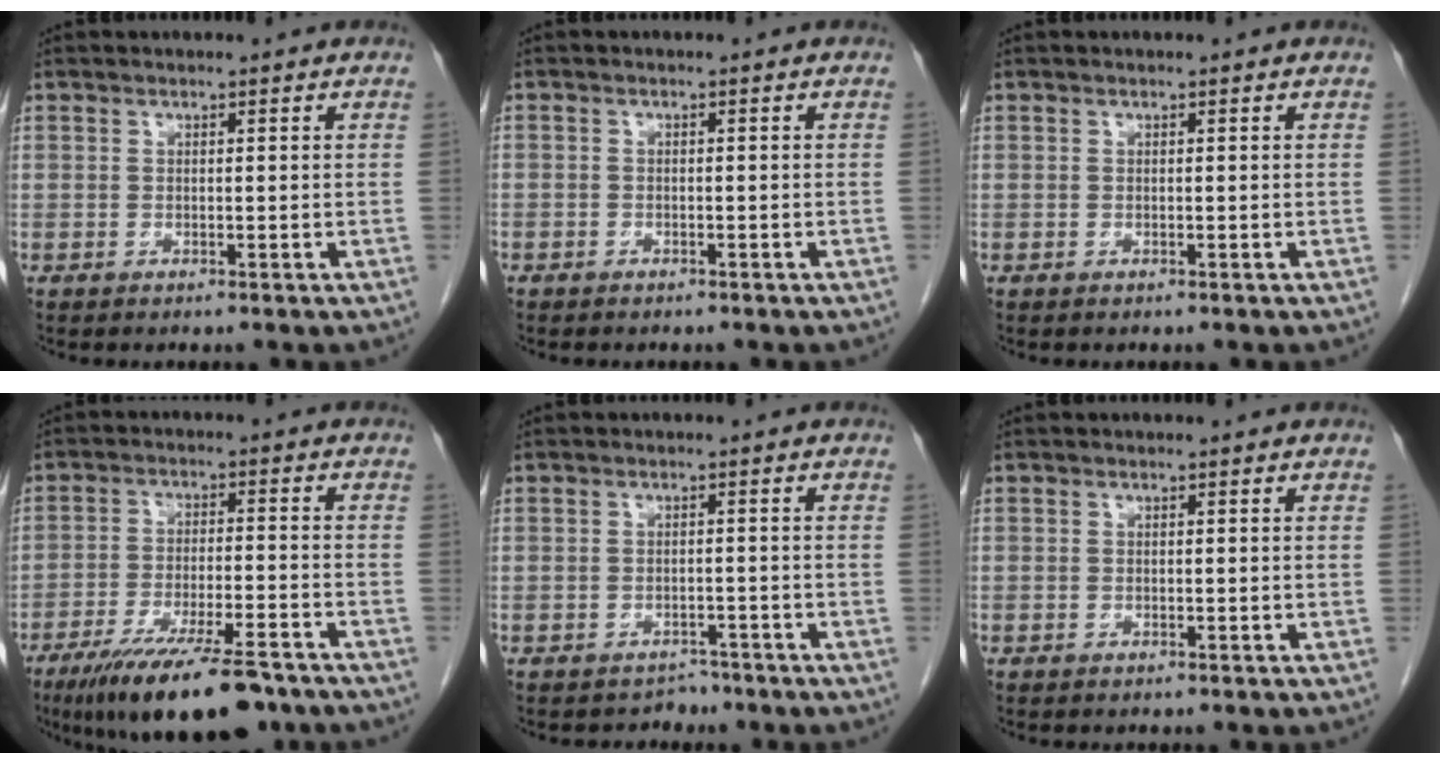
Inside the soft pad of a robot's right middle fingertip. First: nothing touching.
{"total": 1.1, "force": [-0.8, 0.7, 0.1], "torque": [-0.009, 0.002, -0.014]}
{"total": 0.0}
{"total": 15.4, "force": [-11.5, 3.0, 9.7], "torque": [-0.147, -0.026, -0.185]}
{"total": 2.3, "force": [-1.9, 1.3, -0.3], "torque": [0.000, 0.006, -0.025]}
{"total": 0.0}